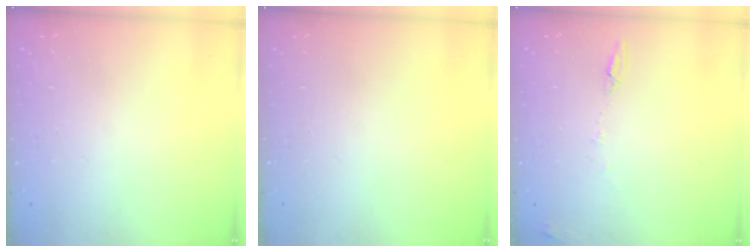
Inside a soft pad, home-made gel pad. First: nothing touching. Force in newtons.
{"total": 0.0}
{"total": 5.2, "press": 5.1, "slide": 0.7}